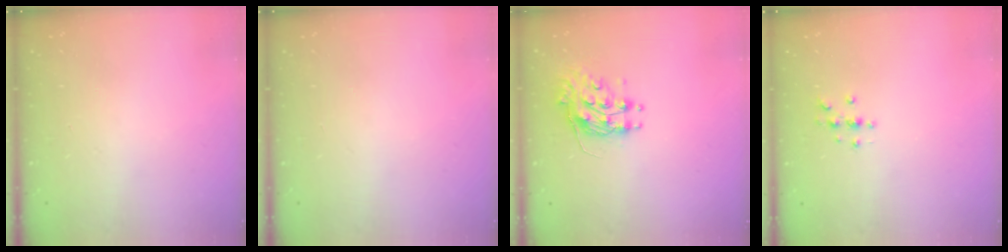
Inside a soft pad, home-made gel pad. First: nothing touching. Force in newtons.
{"total": 0.0}
{"total": 9.2, "press": 9.2, "slide": 0.5}
{"total": 3.0, "press": 3.0, "slide": 0.4}